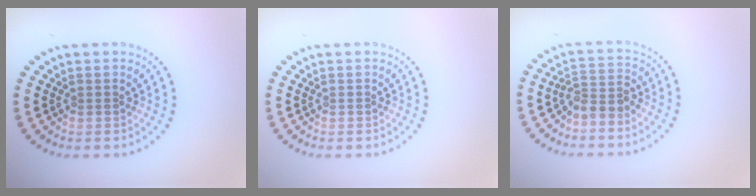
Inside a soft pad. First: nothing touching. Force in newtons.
{"total": 0.0}
{"total": 2.3, "press": 1.8, "slide": 1.5}